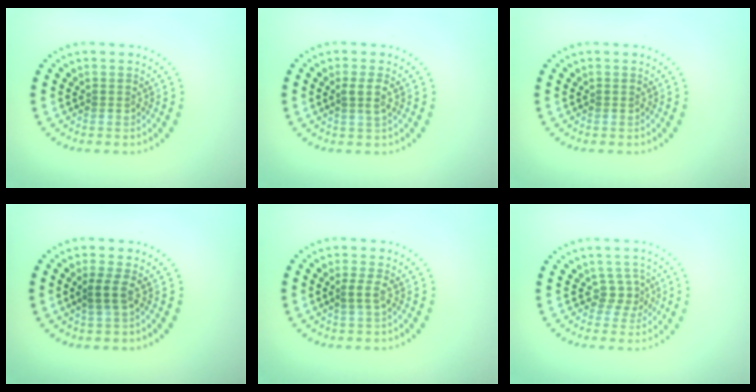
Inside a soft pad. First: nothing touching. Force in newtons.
{"total": 1.7, "press": 1.3, "slide": 1.0}
{"total": 0.0}
{"total": 1.7, "press": 1.3, "slide": 1.1}
{"total": 1.1, "press": 0.9, "slide": 0.6}
{"total": 1.8, "press": 1.2, "slide": 1.3}